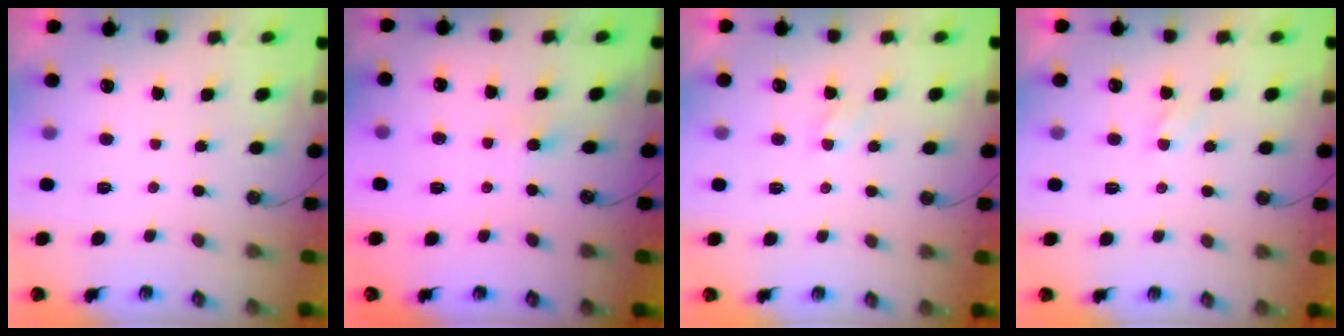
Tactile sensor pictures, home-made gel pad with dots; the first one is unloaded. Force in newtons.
{"total": 5.2, "press": 5.1, "slide": 0.6}
{"total": 2.4, "press": 2.4, "slide": 0.3}
{"total": 2.4, "press": 2.4, "slide": 0.3}